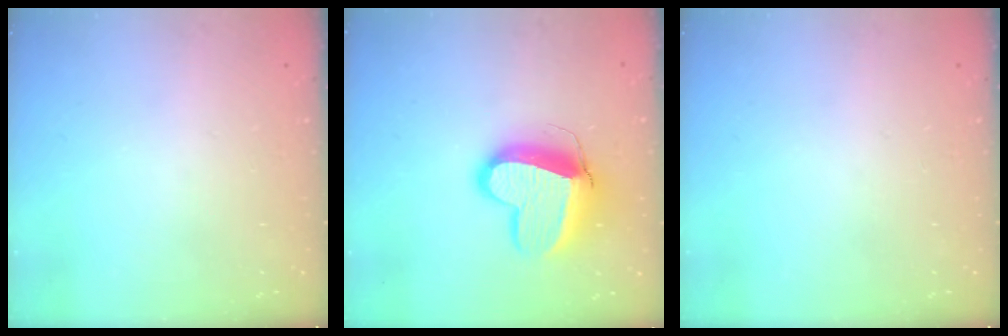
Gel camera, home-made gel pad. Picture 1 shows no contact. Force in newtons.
{"total": 14.4, "press": 14.3, "slide": 1.6}
{"total": 0.0}